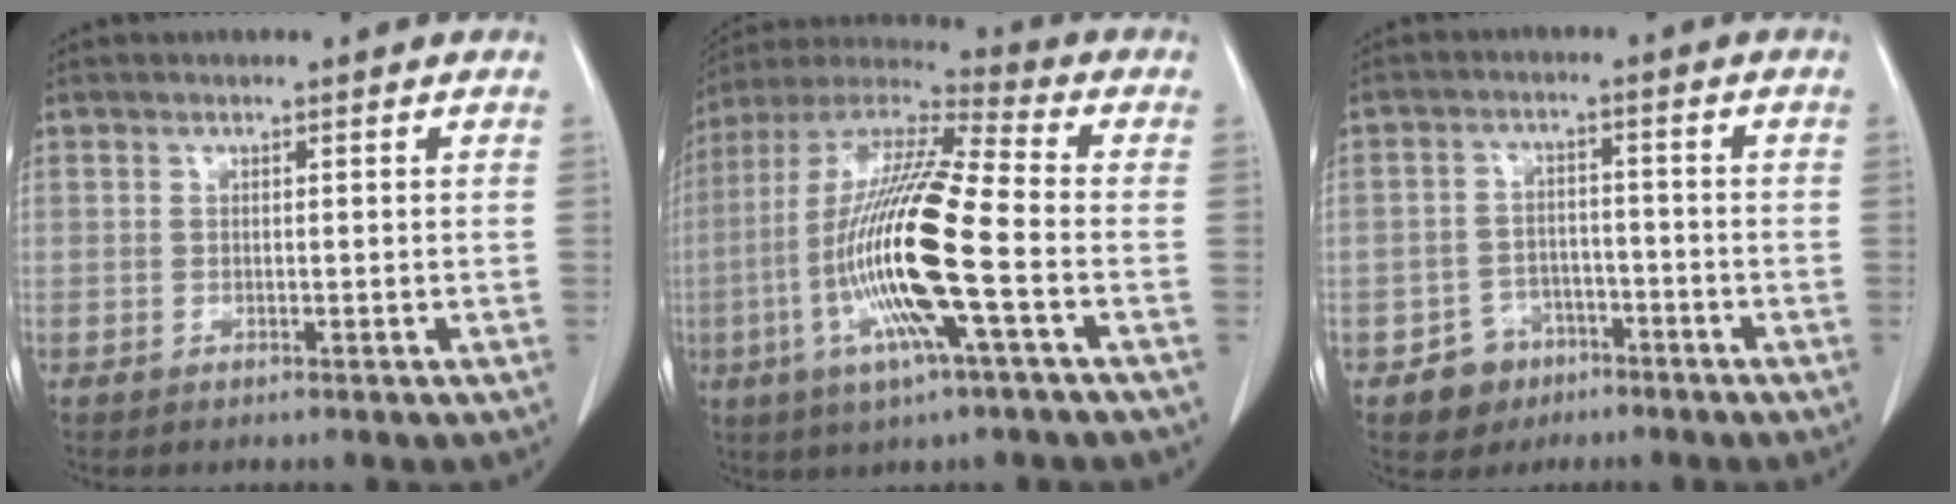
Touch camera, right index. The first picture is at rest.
{"total": 18.7, "force": [-4.5, 1.2, 18.1], "torque": [-0.372, -0.011, -0.092]}
{"total": 5.4, "force": [-3.1, 4.4, 0.7], "torque": [-0.004, 0.015, -0.043]}